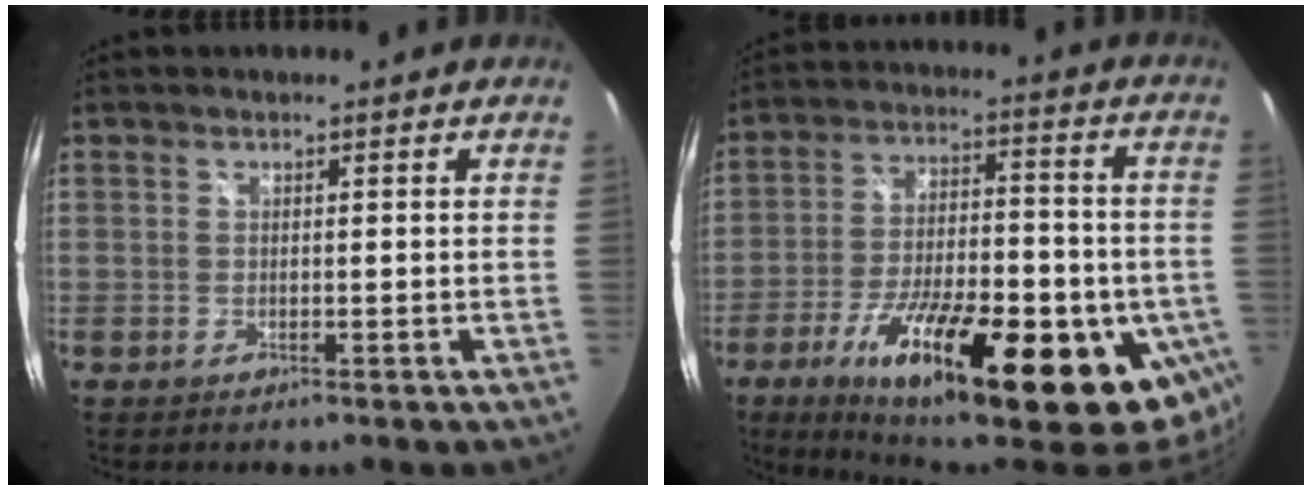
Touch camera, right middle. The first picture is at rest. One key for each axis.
{"total": 28.5, "fx": -13.9, "fy": 8.7, "fz": 23.3, "tx": -0.361, "ty": -0.039, "tz": -0.207}